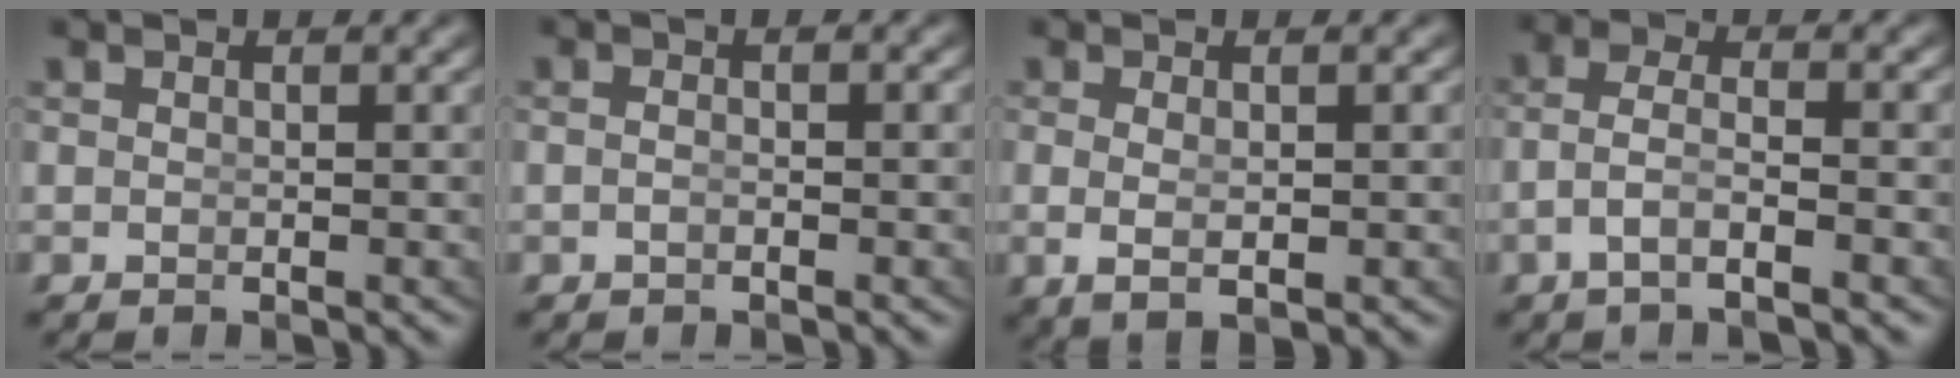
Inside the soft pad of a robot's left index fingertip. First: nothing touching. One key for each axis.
{"total": 0.9, "fx": -0.5, "fy": -0.3, "fz": 0.6, "tx": -0.012, "ty": -0.002, "tz": -0.008}
{"total": 2.4, "fx": -0.3, "fy": 0.5, "fz": 2.3, "tx": -0.050, "ty": -0.016, "tz": 0.011}
{"total": 3.3, "fx": -1.7, "fy": 1.0, "fz": 2.6, "tx": -0.061, "ty": -0.018, "tz": -0.023}